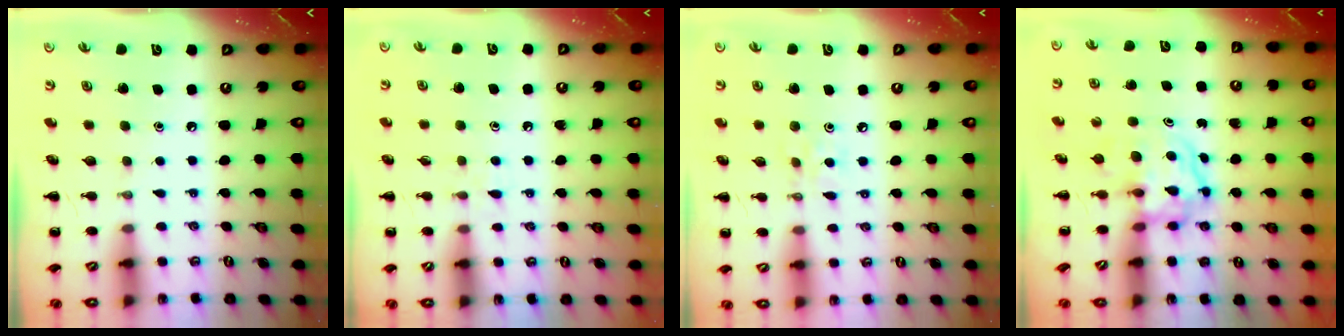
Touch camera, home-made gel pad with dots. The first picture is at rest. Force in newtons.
{"total": 4.5, "press": 4.1, "slide": 1.8}
{"total": 3.9, "press": 3.6, "slide": 1.3}
{"total": 3.8, "press": 3.8, "slide": 0.5}